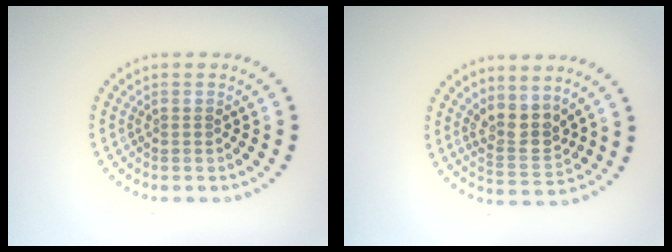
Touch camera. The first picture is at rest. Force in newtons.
{"total": 3.2, "press": 2.8, "slide": 1.6}